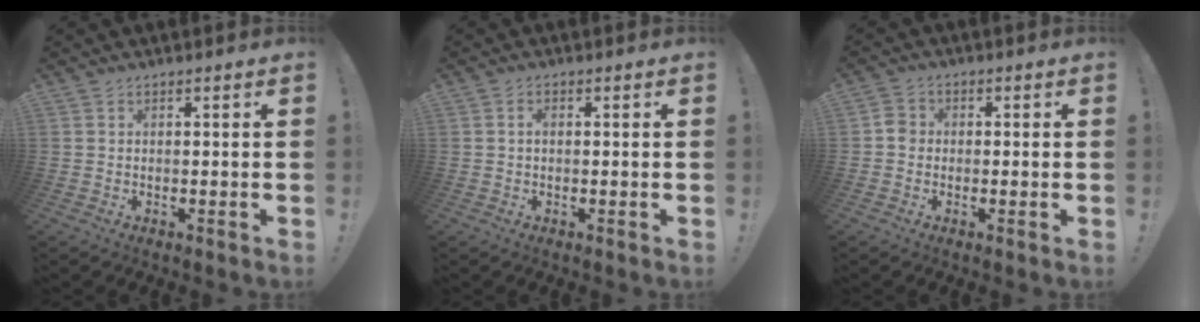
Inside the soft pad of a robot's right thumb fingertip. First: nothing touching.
{"total": 1.4, "force": [0.1, 0.9, 1.0], "torque": [-0.028, 0.007, 0.002]}
{"total": 3.4, "force": [-0.9, 2.7, 1.8], "torque": [-0.027, 0.014, -0.015]}